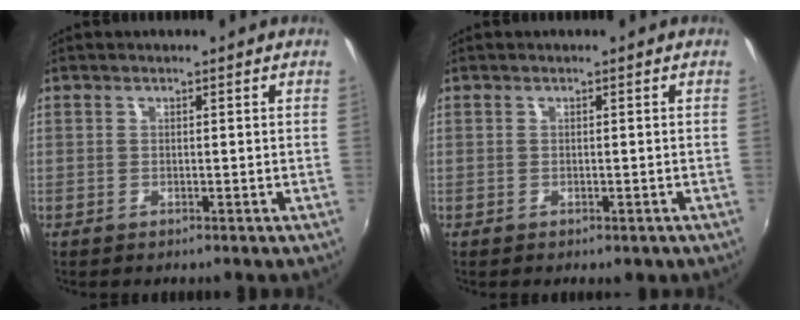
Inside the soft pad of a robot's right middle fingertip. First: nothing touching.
{"total": 1.4, "force": [-0.7, 1.0, 0.8], "torque": [-0.015, -0.006, -0.010]}